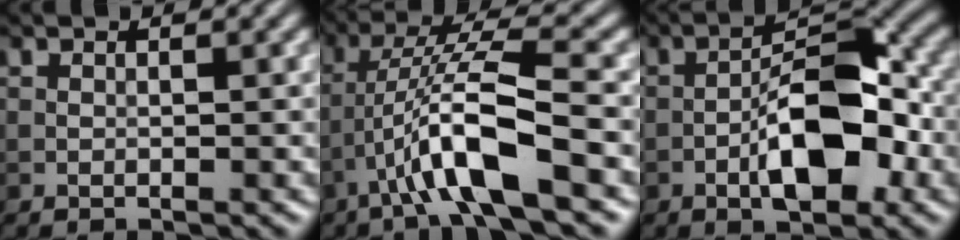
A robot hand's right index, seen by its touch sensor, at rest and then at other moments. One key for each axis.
{"total": 7.6, "fx": -3.3, "fy": 0.9, "fz": 6.8, "tx": -0.128, "ty": 0.014, "tz": -0.064}
{"total": 7.8, "fx": -2.6, "fy": 2.9, "fz": 6.8, "tx": -0.102, "ty": 0.019, "tz": -0.048}